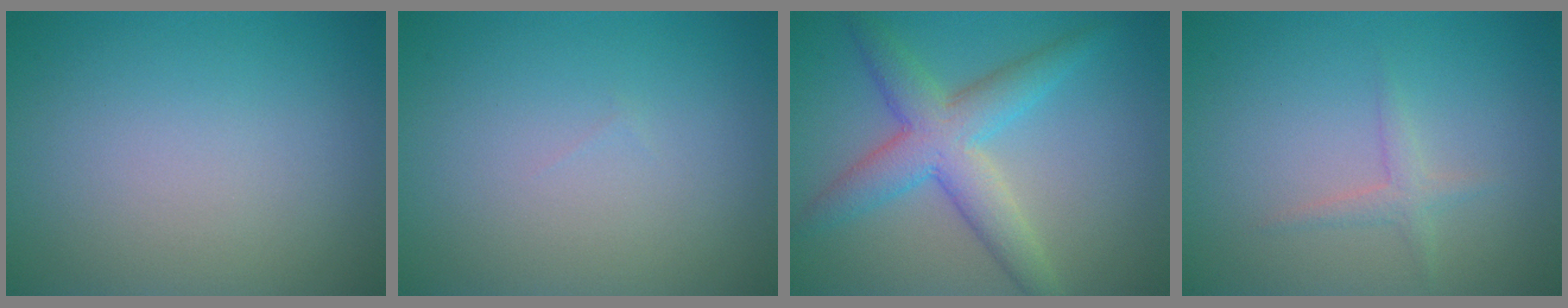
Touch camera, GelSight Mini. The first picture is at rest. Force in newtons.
{"total": 0.0}
{"total": 5.6, "press": 5.6, "slide": 0.2}
{"total": 1.3, "press": 1.3, "slide": 0.1}